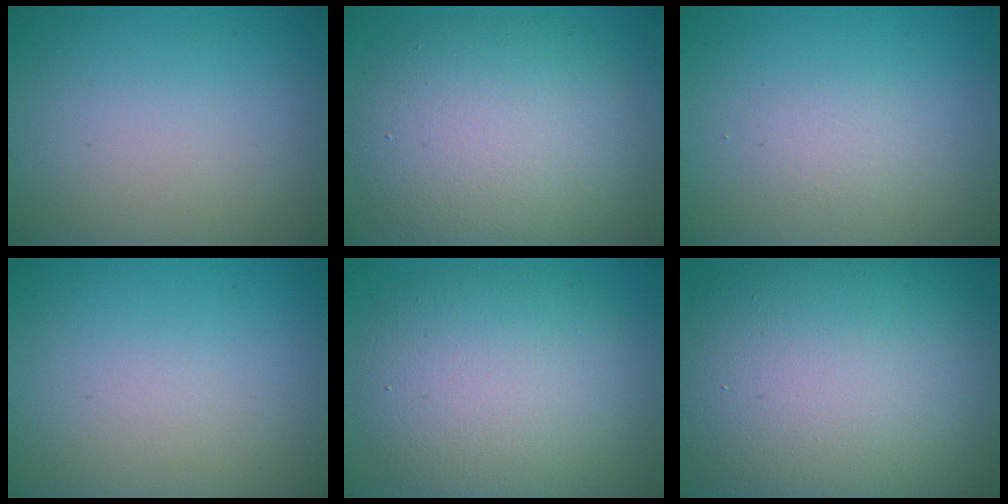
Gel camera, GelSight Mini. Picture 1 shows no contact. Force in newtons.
{"total": 9.4, "press": 9.4, "slide": 0.5}
{"total": 1.2, "press": 1.2, "slide": 0.0}
{"total": 0.0}
{"total": 8.9, "press": 8.9, "slide": 0.3}
{"total": 15.3, "press": 15.3, "slide": 1.0}